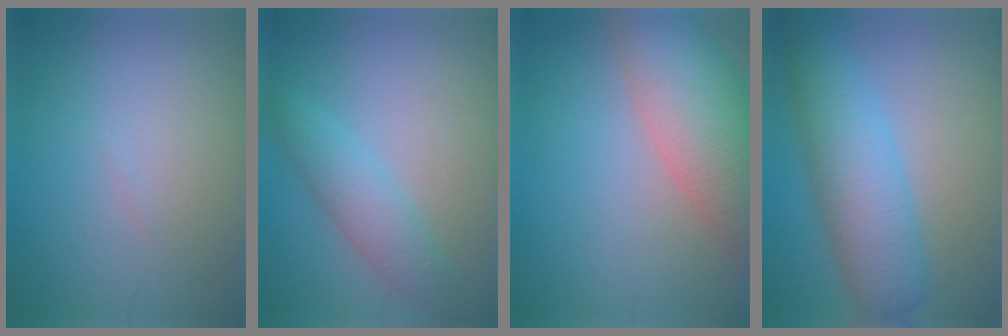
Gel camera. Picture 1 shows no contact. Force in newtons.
{"total": 2.4, "press": 2.4, "slide": 0.2}
{"total": 8.9, "press": 8.9, "slide": 0.4}
{"total": 6.5, "press": 6.5, "slide": 0.2}